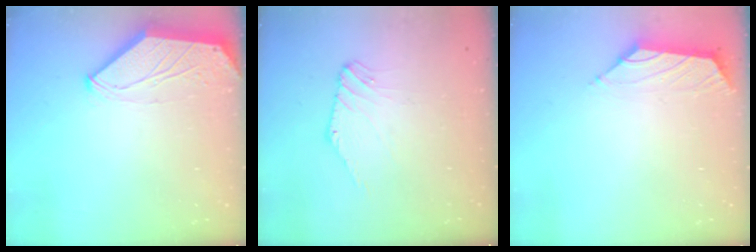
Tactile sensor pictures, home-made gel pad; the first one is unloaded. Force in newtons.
{"total": 2.0, "press": 2.0, "slide": 0.5}
{"total": 1.5, "press": 1.4, "slide": 0.6}